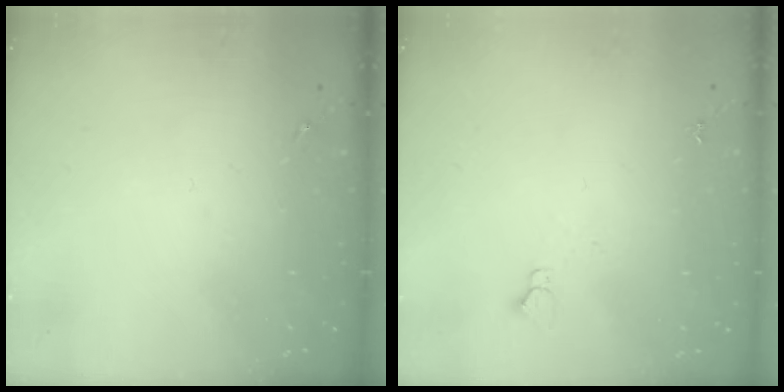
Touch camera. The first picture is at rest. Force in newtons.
{"total": 3.1, "press": 3.1, "slide": 0.3}